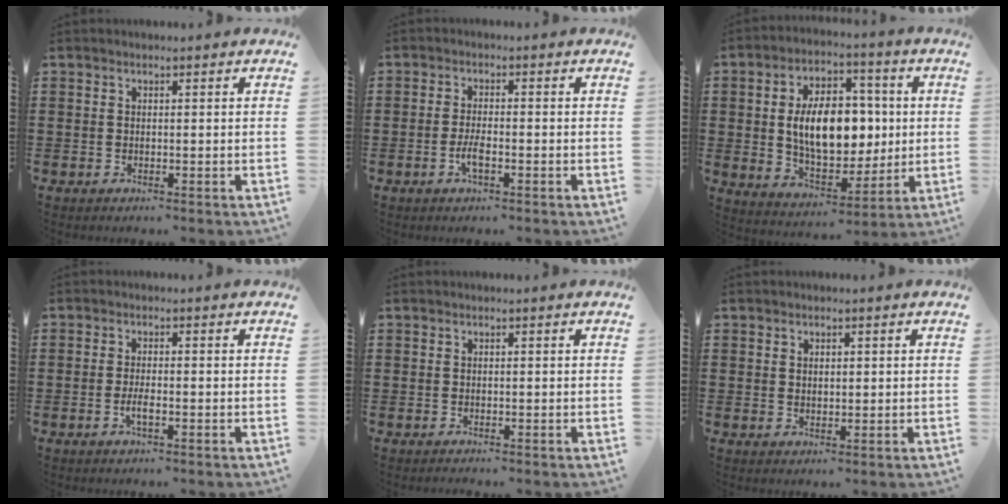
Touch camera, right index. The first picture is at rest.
{"total": 2.8, "force": [-1.2, 0.8, 2.5], "torque": [-0.058, -0.004, -0.025]}
{"total": 11.6, "force": [0.9, 7.1, 9.1], "torque": [-0.161, 0.008, 0.010]}
{"total": 2.3, "force": [-0.9, 0.5, 2.1], "torque": [-0.043, -0.003, -0.017]}
{"total": 0.0}
{"total": 1.2, "force": [0.7, 0.8, 0.5], "torque": [-0.012, 0.005, 0.013]}